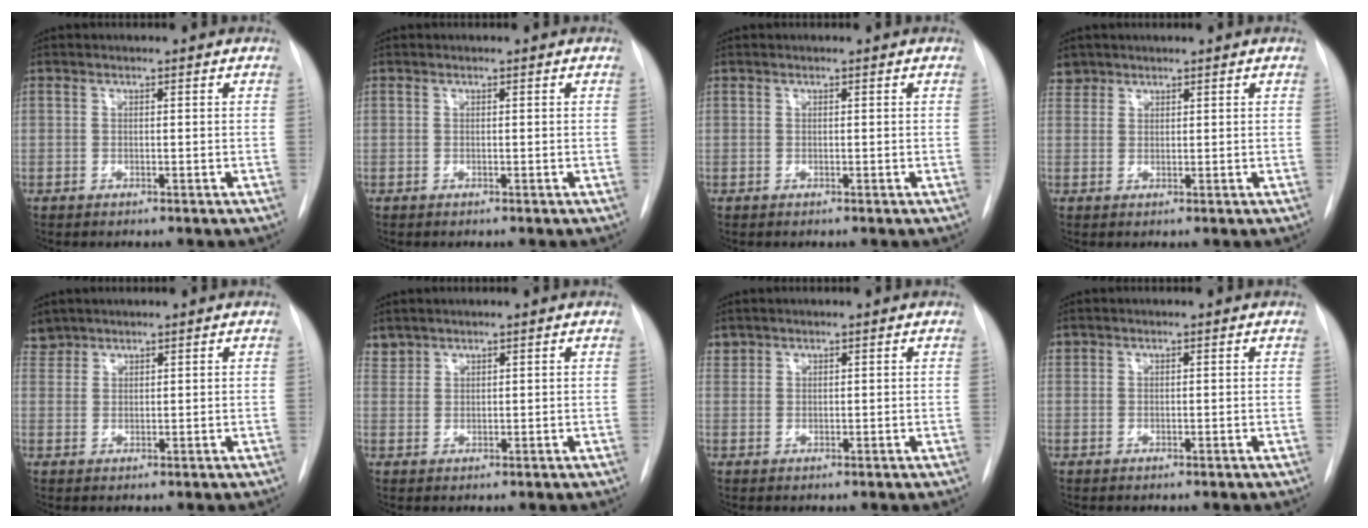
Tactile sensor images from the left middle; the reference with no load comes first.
{"total": 0.0}
{"total": 0.0}
{"total": 2.2, "force": [1.8, 1.3, -0.3], "torque": [0.012, 0.009, 0.030]}
{"total": 2.6, "force": [2.4, 0.9, -0.4], "torque": [0.010, 0.012, 0.047]}
{"total": 2.0, "force": [1.9, 0.6, -0.3], "torque": [0.005, 0.010, 0.039]}
{"total": 1.7, "force": [1.6, 0.6, -0.2], "torque": [0.005, 0.009, 0.032]}
{"total": 0.6, "force": [0.5, 0.4, 0.0], "torque": [0.001, 0.009, 0.010]}